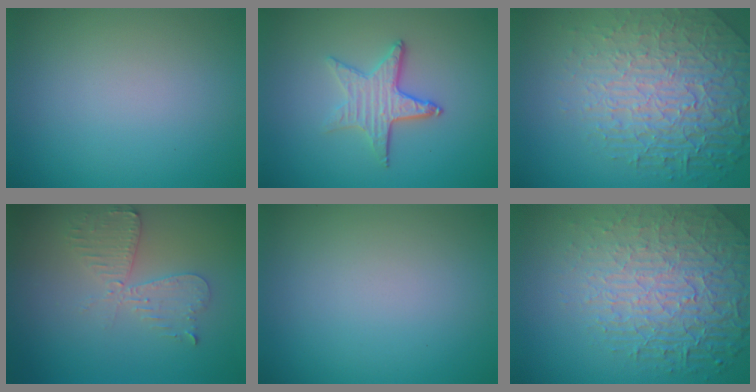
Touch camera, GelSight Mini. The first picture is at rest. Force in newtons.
{"total": 3.2, "press": 2.5, "slide": 1.9}
{"total": 8.1, "press": 5.8, "slide": 5.7}
{"total": 3.5, "press": 3.5, "slide": 0.5}
{"total": 0.0}
{"total": 8.4, "press": 5.7, "slide": 6.2}